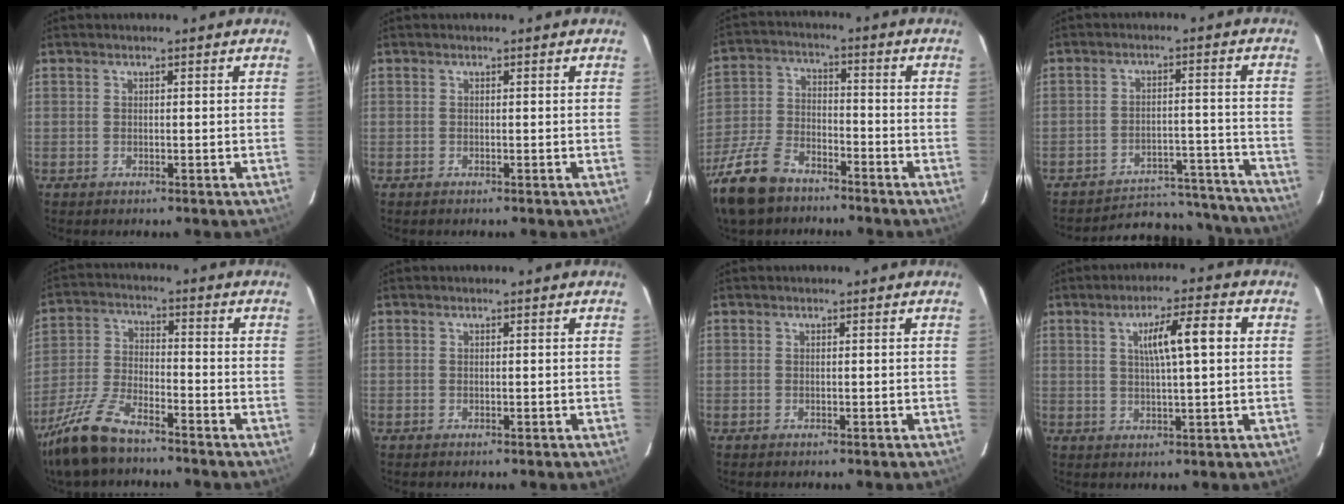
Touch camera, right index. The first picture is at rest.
{"total": 0.0}
{"total": 11.1, "force": [-8.2, 5.3, 5.3], "torque": [-0.127, -0.014, -0.157]}
{"total": 18.7, "force": [-18.3, 3.1, 2.6], "torque": [-0.026, 0.011, -0.231]}
{"total": 10.1, "force": [-7.9, 2.6, 5.8], "torque": [-0.132, -0.014, -0.152]}
{"total": 0.0}
{"total": 0.0}
{"total": 7.6, "force": [1.7, 0.6, 7.4], "torque": [-0.124, 0.013, 0.029]}